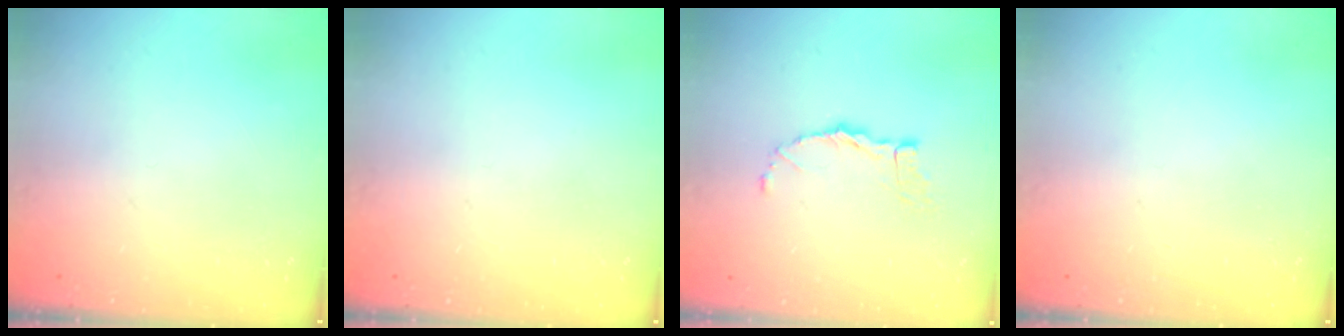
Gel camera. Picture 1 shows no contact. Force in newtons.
{"total": 0.0}
{"total": 5.3, "press": 5.3, "slide": 0.3}
{"total": 0.0}